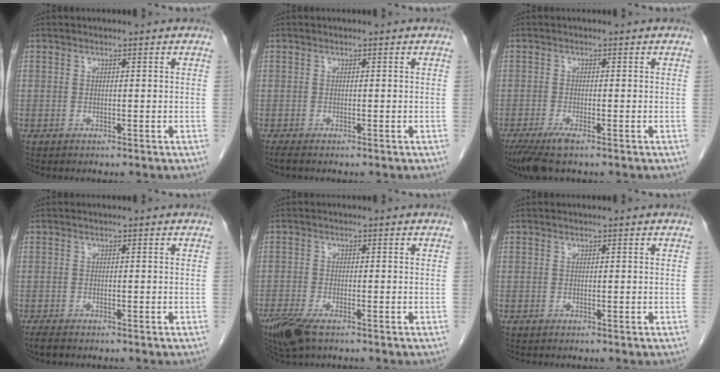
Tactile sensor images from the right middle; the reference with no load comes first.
{"total": 1.1, "force": [-0.9, 0.1, 0.6], "torque": [-0.013, -0.004, -0.015]}
{"total": 4.3, "force": [-2.8, 0.6, 3.2], "torque": [-0.062, -0.012, -0.051]}
{"total": 2.0, "force": [-1.6, 0.7, 1.0], "torque": [-0.024, -0.005, -0.023]}
{"total": 6.0, "force": [-4.0, 1.9, 4.0], "torque": [-0.083, -0.014, -0.072]}
{"total": 0.0}